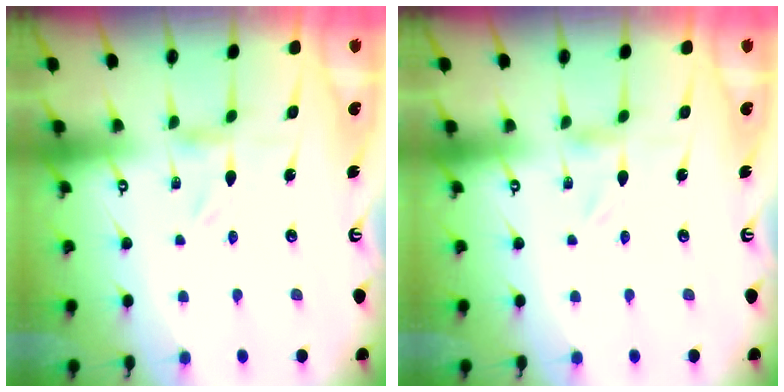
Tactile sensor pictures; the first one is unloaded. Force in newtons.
{"total": 0.0}